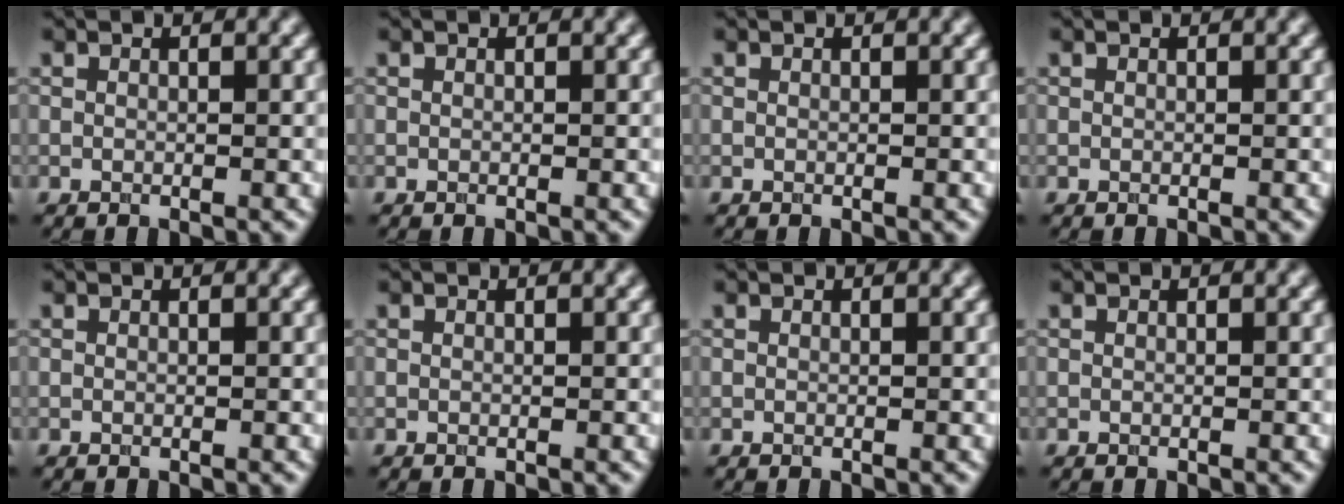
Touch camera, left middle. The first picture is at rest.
{"total": 0.0}
{"total": 0.0}
{"total": 0.0}
{"total": 0.0}
{"total": 0.0}
{"total": 0.0}
{"total": 0.0}